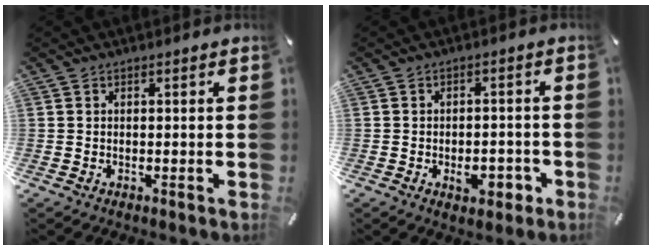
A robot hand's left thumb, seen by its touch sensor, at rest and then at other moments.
{"total": 5.3, "force": [-2.1, 3.3, 3.6], "torque": [-0.047, 0.010, -0.034]}